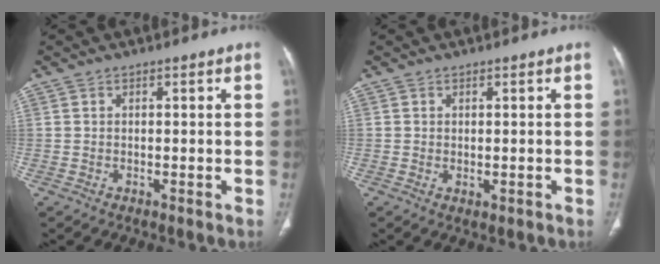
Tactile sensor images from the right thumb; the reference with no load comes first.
{"total": 1.2, "force": [-0.2, 0.7, 1.0], "torque": [-0.017, -0.003, 0.002]}